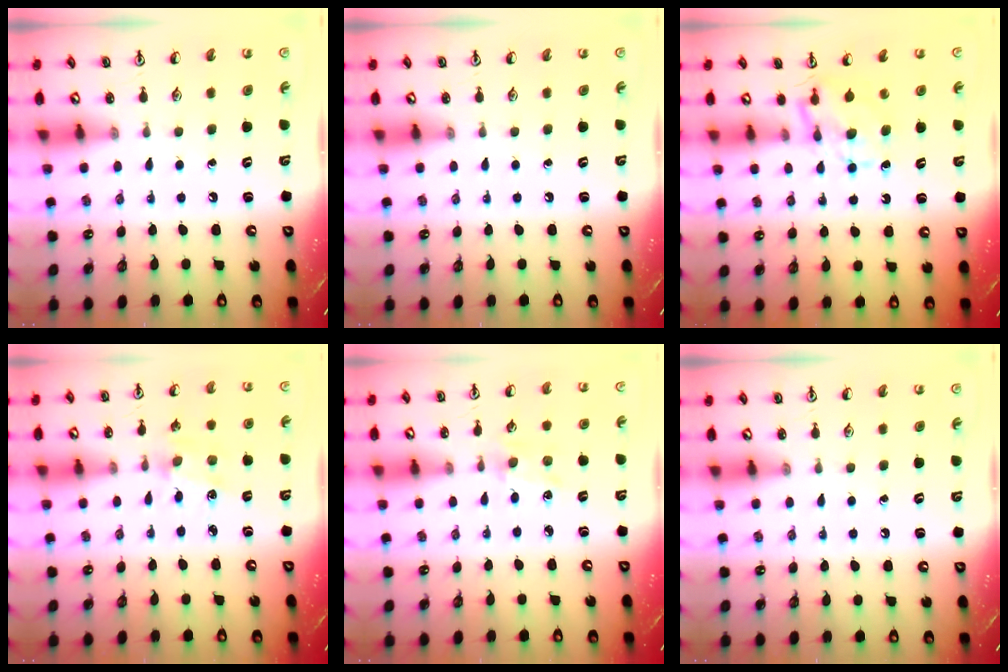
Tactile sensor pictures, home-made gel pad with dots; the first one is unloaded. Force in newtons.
{"total": 0.0}
{"total": 6.3, "press": 6.3, "slide": 0.5}
{"total": 3.5, "press": 3.4, "slide": 0.3}
{"total": 2.8, "press": 2.8, "slide": 0.5}
{"total": 0.0}